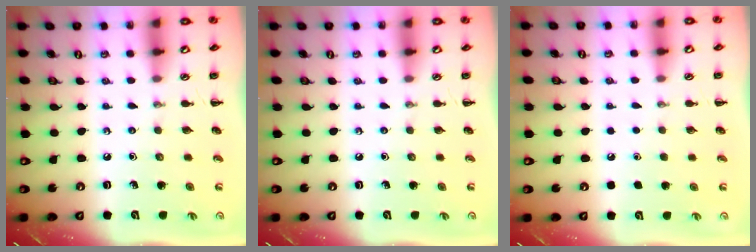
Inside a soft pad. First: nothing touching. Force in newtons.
{"total": 0.0}
{"total": 1.7, "press": 1.7, "slide": 0.1}